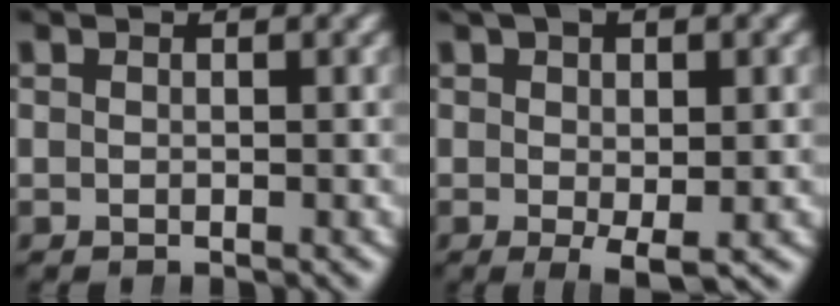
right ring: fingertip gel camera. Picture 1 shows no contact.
{"total": 3.5, "force": [-0.1, 1.0, 3.3], "torque": [-0.054, -0.008, 0.007]}